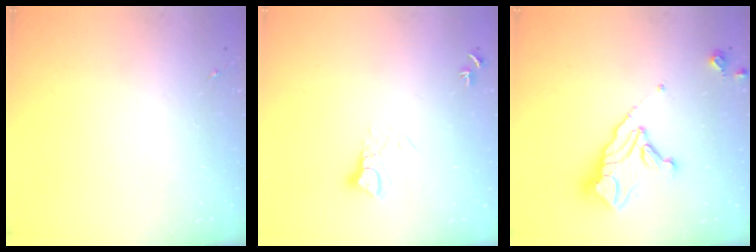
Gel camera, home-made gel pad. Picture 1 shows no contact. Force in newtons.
{"total": 5.1, "press": 5.1, "slide": 0.3}
{"total": 14.3, "press": 14.3, "slide": 1.0}